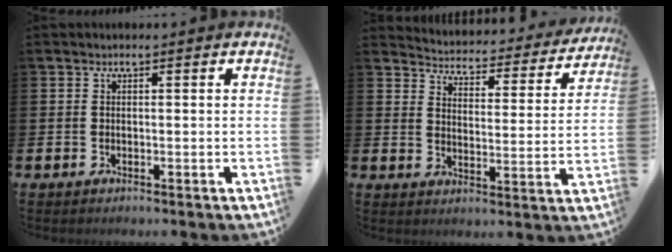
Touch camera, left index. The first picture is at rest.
{"total": 3.9, "force": [3.8, 0.8, 0.4], "torque": [-0.028, -0.039, 0.057]}